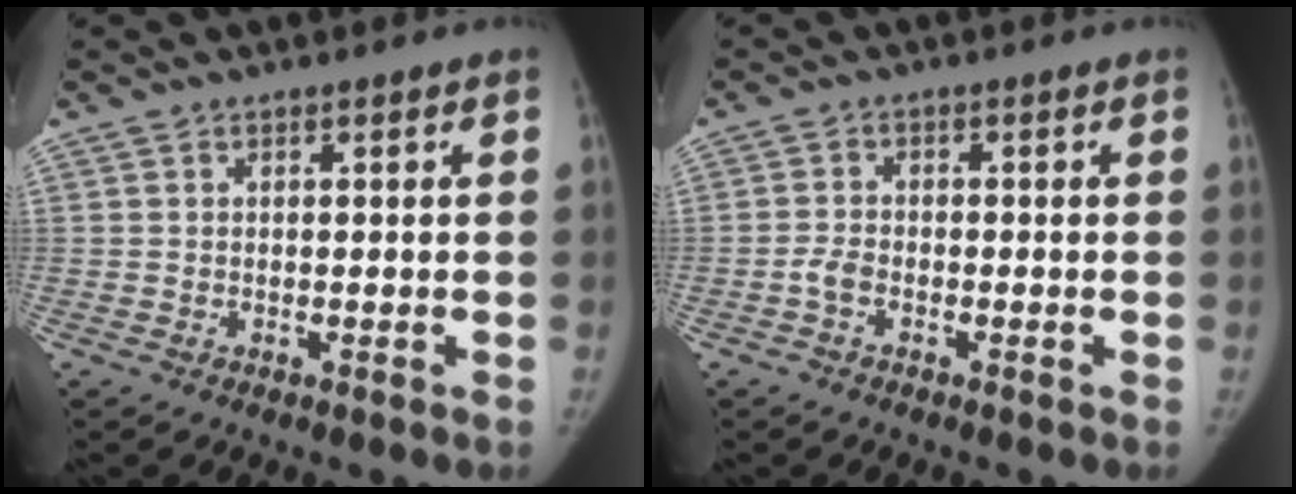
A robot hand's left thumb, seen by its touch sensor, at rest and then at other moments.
{"total": 2.3, "force": [-1.3, 1.3, 1.4], "torque": [-0.030, 0.009, -0.028]}